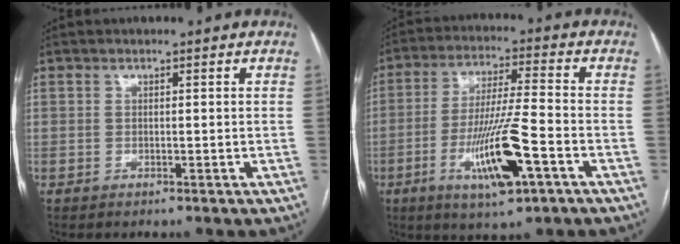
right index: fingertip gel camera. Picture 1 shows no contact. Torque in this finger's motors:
{"motor_torque": [1.78, -0.22, 0.31, 0.21]}